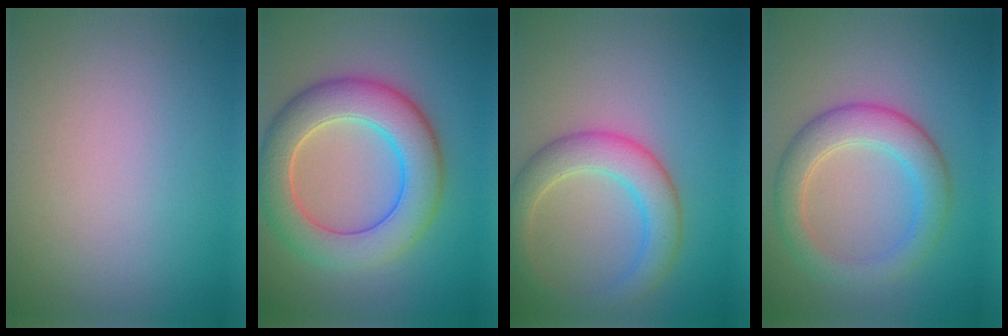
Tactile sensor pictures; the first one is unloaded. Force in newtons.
{"total": 7.9, "press": 7.9, "slide": 0.3}
{"total": 4.7, "press": 4.7, "slide": 0.5}
{"total": 4.7, "press": 4.7, "slide": 0.1}